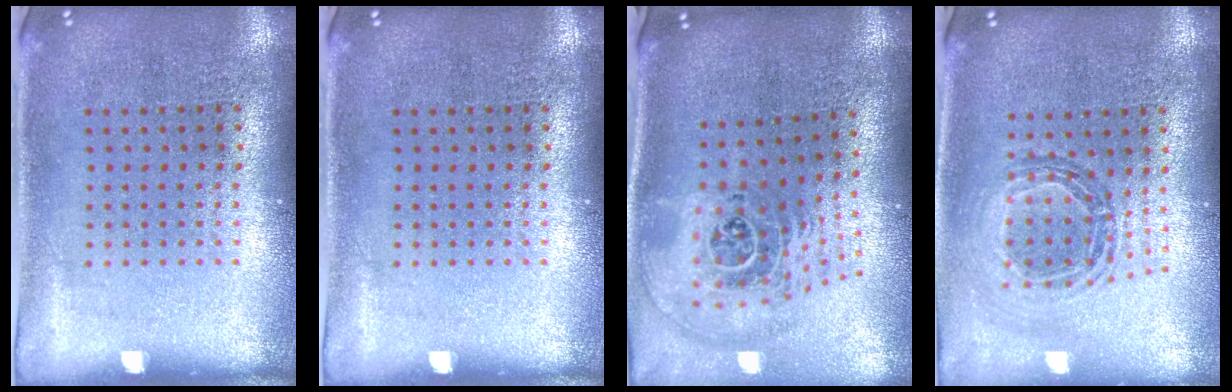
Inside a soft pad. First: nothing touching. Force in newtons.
{"total": 0.0}
{"total": 2.7, "press": 1.8, "slide": 2.0}
{"total": 0.8, "press": 0.8, "slide": 0.0}